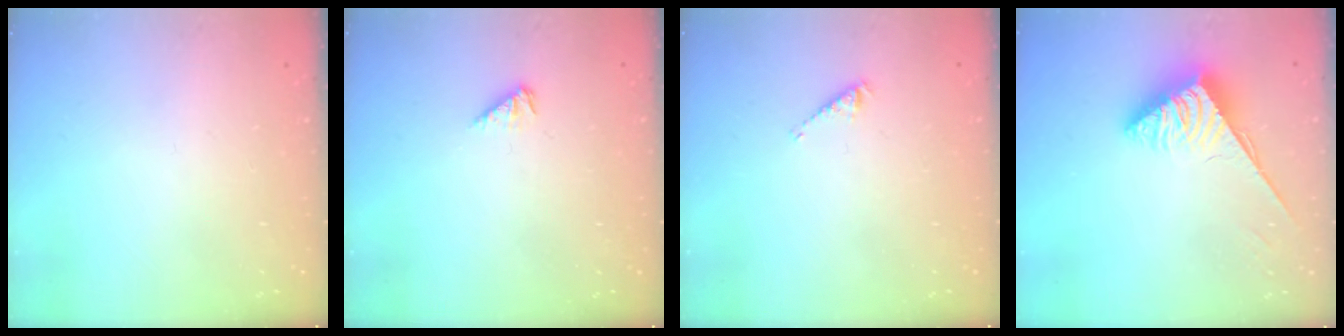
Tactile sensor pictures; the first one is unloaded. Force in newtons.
{"total": 2.7, "press": 2.6, "slide": 0.4}
{"total": 2.9, "press": 2.9, "slide": 0.6}
{"total": 3.7, "press": 3.6, "slide": 0.5}